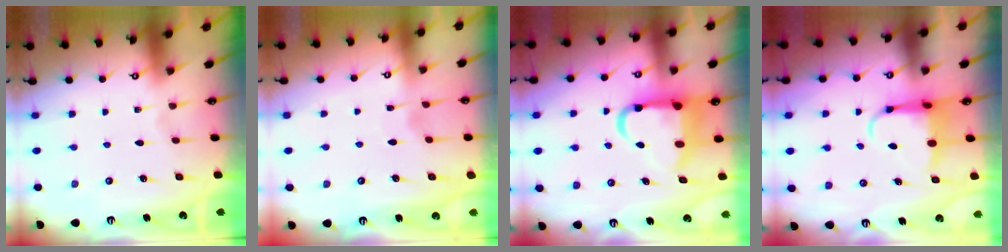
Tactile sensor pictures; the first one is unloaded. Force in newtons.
{"total": 2.4, "press": 2.4, "slide": 0.4}
{"total": 10.9, "press": 10.7, "slide": 2.0}
{"total": 5.8, "press": 5.7, "slide": 1.3}